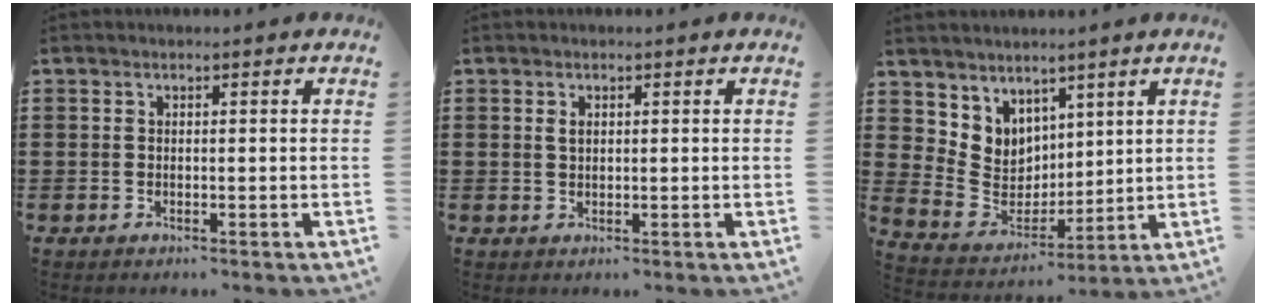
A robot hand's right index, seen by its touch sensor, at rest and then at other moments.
{"total": 1.0, "force": [0.4, 0.6, 0.8], "torque": [-0.017, 0.005, 0.006]}
{"total": 6.2, "force": [3.6, 5.0, -0.1], "torque": [-0.039, -0.032, 0.071]}